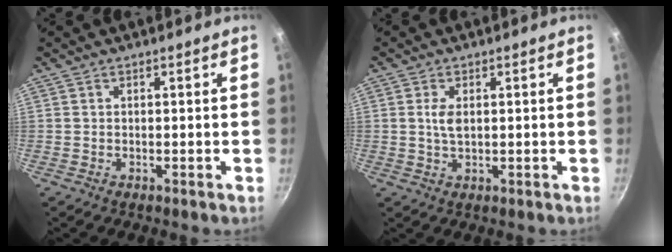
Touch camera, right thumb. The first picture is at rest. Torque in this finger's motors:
{"motor_torque": [0.66, 0.71, 0.71, -0.13, 0.18]}